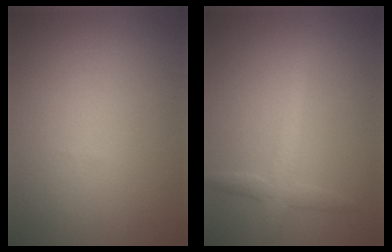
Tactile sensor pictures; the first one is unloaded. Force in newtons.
{"total": 2.3, "press": 2.3, "slide": 0.1}